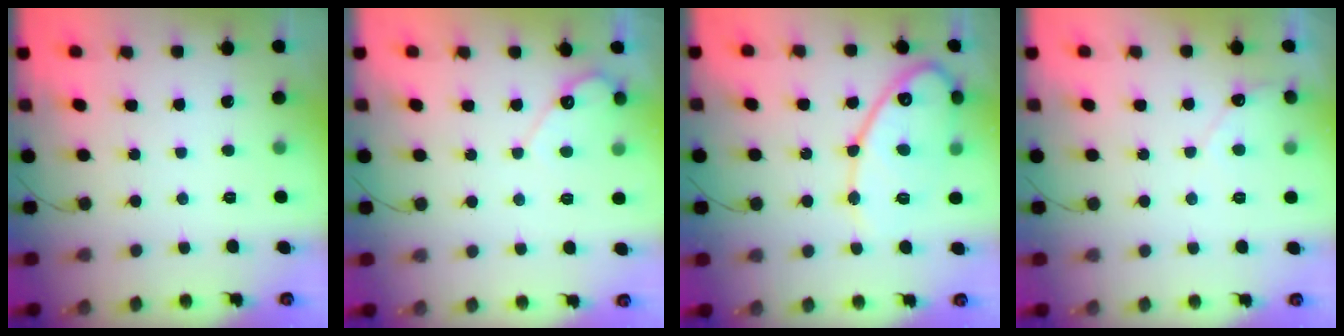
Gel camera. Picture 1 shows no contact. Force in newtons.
{"total": 4.9, "press": 4.9, "slide": 0.4}
{"total": 17.3, "press": 17.2, "slide": 0.9}
{"total": 4.5, "press": 4.5, "slide": 0.4}